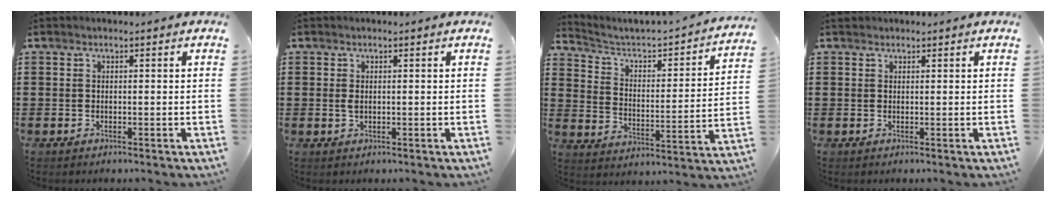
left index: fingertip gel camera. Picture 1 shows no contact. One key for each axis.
{"total": 1.0, "fx": 0.1, "fy": 0.5, "fz": 0.8, "tx": -0.027, "ty": 0.001, "tz": -0.002}
{"total": 2.5, "fx": 2.2, "fy": 0.8, "fz": 0.9, "tx": -0.038, "ty": -0.026, "tz": 0.022}
{"total": 0.7, "fx": 0.6, "fy": 0.3, "fz": 0.0, "tx": -0.002, "ty": 0.001, "tz": 0.013}